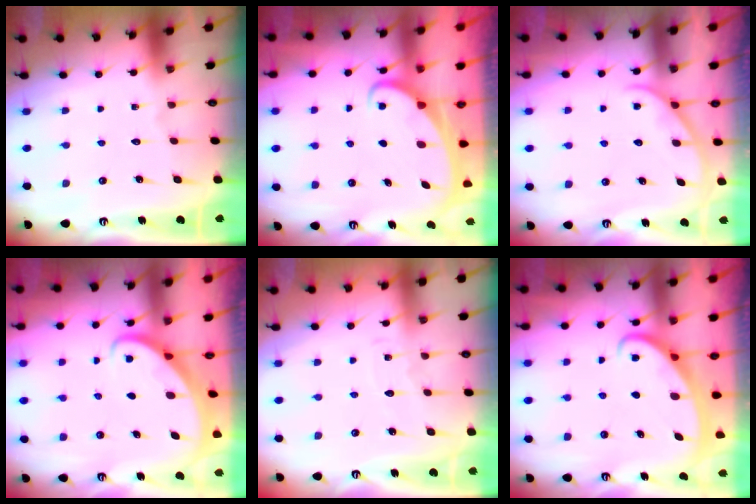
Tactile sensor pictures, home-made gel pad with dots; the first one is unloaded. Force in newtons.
{"total": 2.3, "press": 2.3, "slide": 0.3}
{"total": 2.7, "press": 2.6, "slide": 0.3}
{"total": 2.6, "press": 2.6, "slide": 0.3}
{"total": 4.3, "press": 4.3, "slide": 0.3}
{"total": 2.6, "press": 2.6, "slide": 0.3}